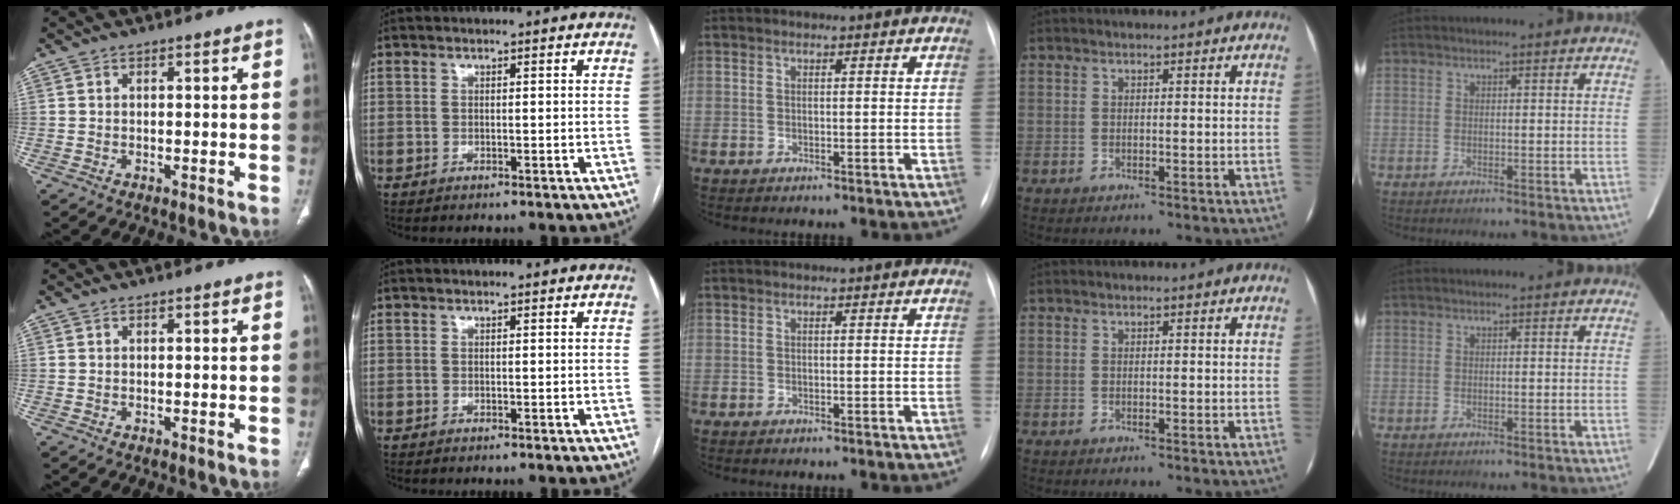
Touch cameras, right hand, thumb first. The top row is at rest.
{}